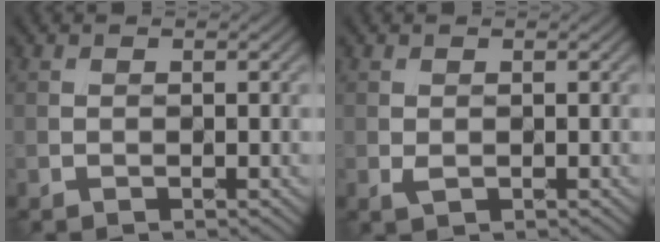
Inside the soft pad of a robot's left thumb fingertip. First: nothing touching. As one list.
[{"total": 0.8, "force": [-0.1, 0.5, 0.5], "torque": [-0.014, -0.003, -0.001]}]